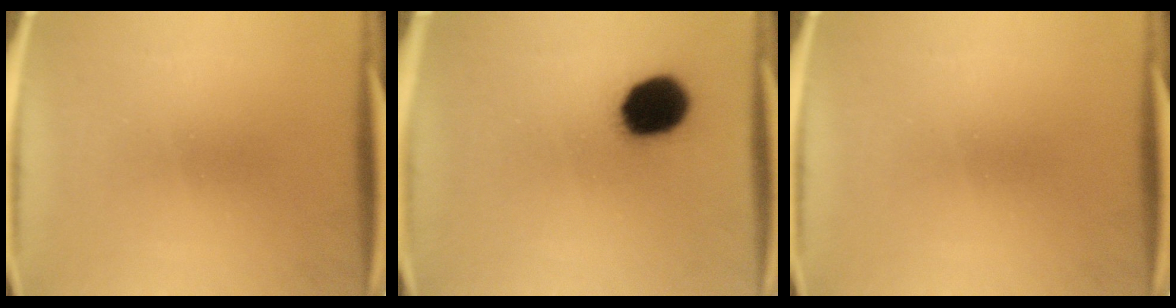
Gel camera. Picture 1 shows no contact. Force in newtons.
{"total": 14.1}
{"total": 0.0}